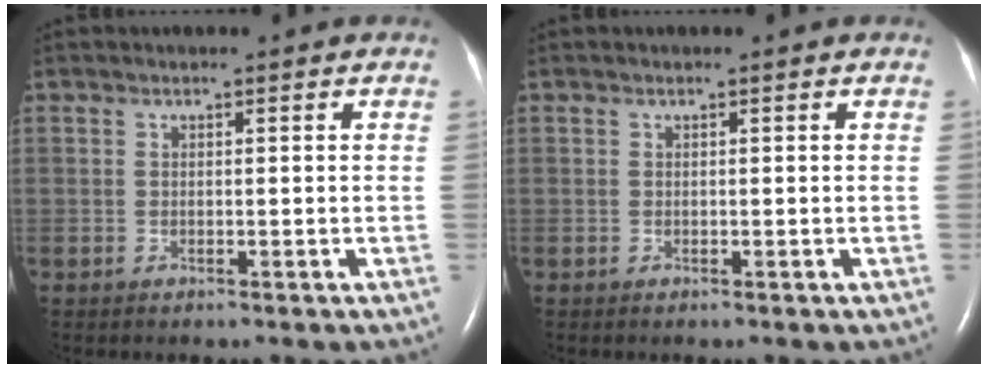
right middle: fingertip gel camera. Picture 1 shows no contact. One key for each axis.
{"total": 0.0}